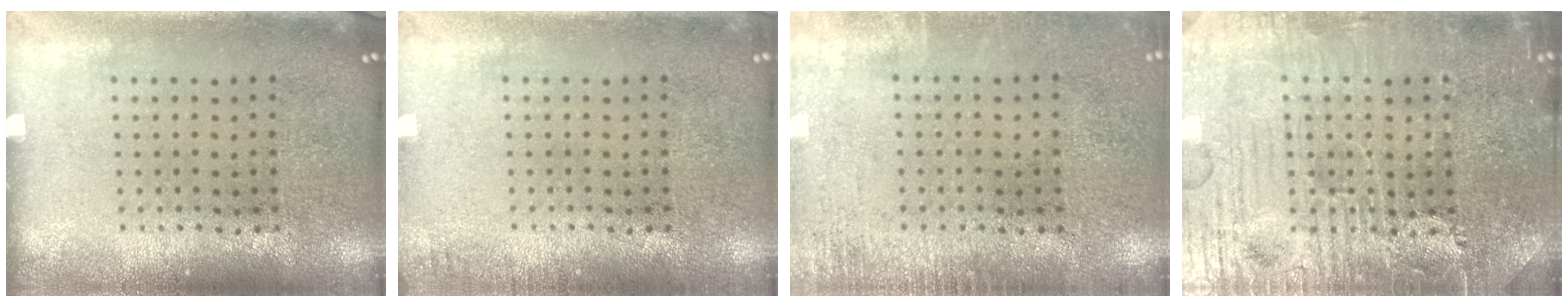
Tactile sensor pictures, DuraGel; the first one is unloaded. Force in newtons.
{"total": 0.9, "press": 0.9, "slide": 0.2}
{"total": 1.5, "press": 1.5, "slide": 0.2}
{"total": 4.7, "press": 4.6, "slide": 0.8}